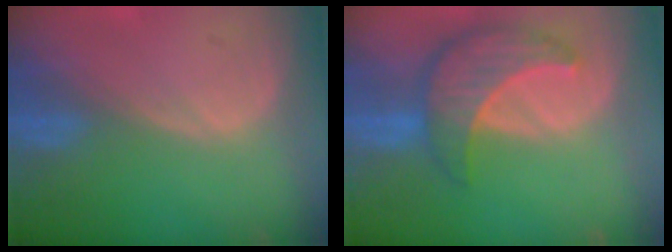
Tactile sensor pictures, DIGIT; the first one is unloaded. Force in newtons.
{"total": 8.6, "press": 7.8, "slide": 3.6}